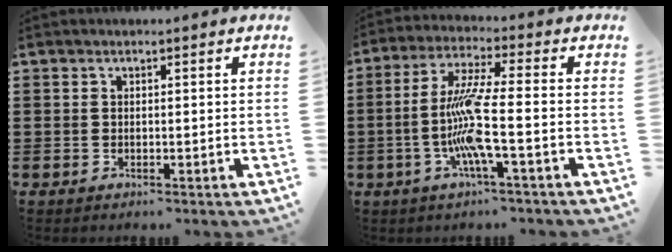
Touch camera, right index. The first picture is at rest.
{"total": 9.7, "force": [-2.6, 0.2, 9.4], "torque": [-0.209, -0.017, -0.062]}